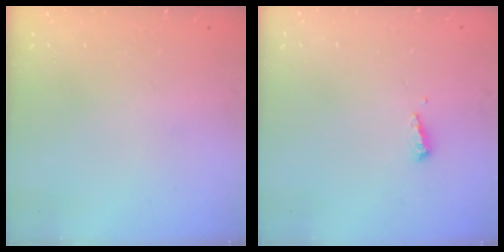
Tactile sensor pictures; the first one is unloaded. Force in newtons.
{"total": 3.6, "press": 3.6, "slide": 0.4}